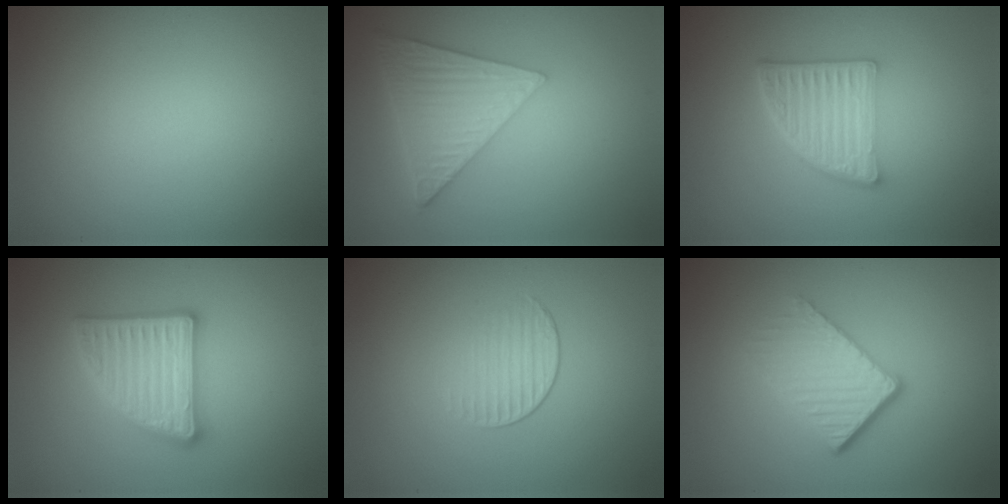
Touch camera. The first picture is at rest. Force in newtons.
{"total": 6.5, "press": 4.6, "slide": 4.6}
{"total": 5.6, "press": 3.8, "slide": 4.1}
{"total": 4.9, "press": 4.8, "slide": 0.7}
{"total": 1.2, "press": 0.4, "slide": 1.2}
{"total": 4.2, "press": 2.7, "slide": 3.2}